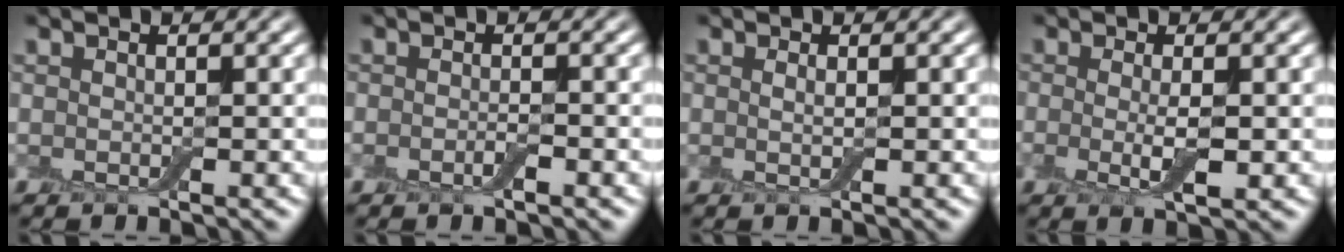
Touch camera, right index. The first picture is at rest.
{"total": 1.2, "force": [-0.6, 0.2, 1.1], "torque": [-0.020, -0.003, -0.013]}
{"total": 0.7, "force": [0.2, 0.1, 0.7], "torque": [-0.014, 0.000, 0.001]}
{"total": 2.9, "force": [-0.2, 0.8, 2.7], "torque": [-0.056, -0.009, -0.005]}